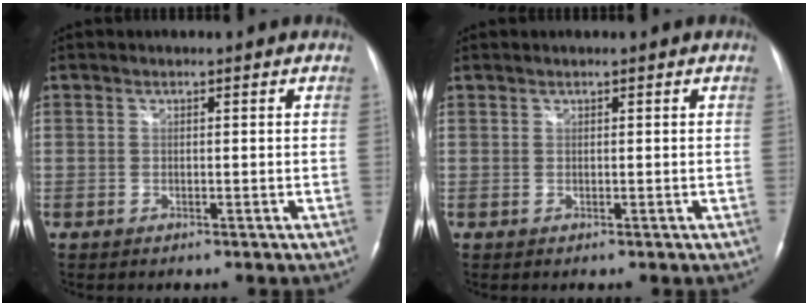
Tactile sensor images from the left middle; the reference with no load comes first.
{"total": 0.0}